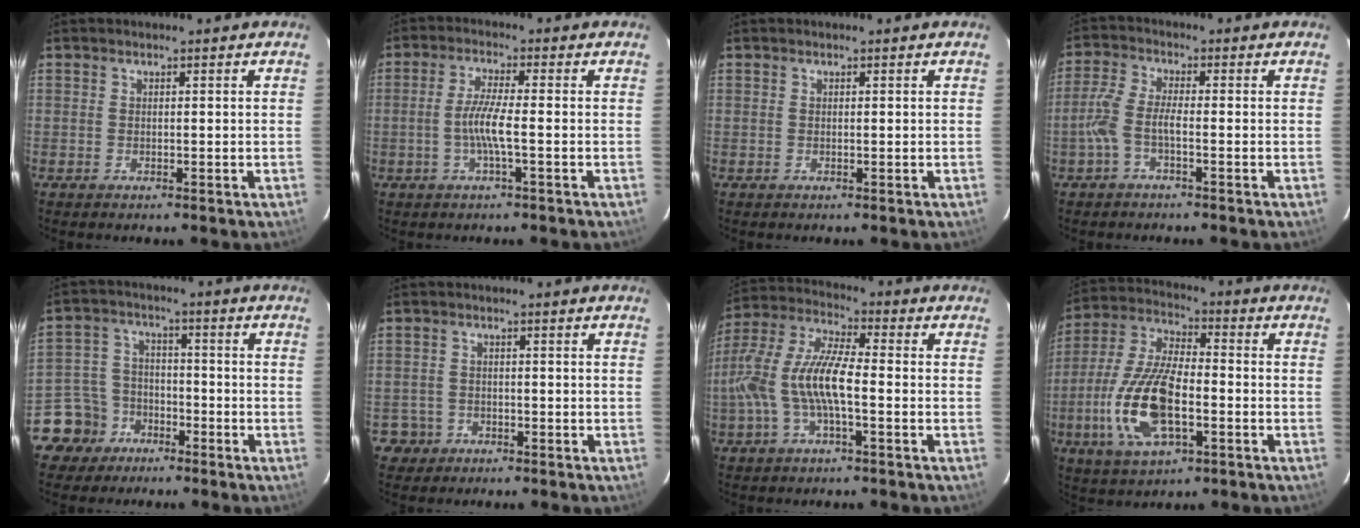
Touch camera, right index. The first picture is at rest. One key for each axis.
{"total": 5.1, "fx": -1.4, "fy": -0.2, "fz": 4.9, "tx": -0.102, "ty": 0.000, "tz": -0.028}
{"total": 0.0}
{"total": 4.7, "fx": -1.8, "fy": 1.0, "fz": 4.2, "tx": -0.102, "ty": 0.006, "tz": -0.039}
{"total": 8.2, "fx": -5.1, "fy": 6.3, "fz": 0.9, "tx": -0.044, "ty": 0.028, "tz": -0.089}
{"total": 3.9, "fx": -1.8, "fy": 3.4, "fz": 0.3, "tx": -0.024, "ty": 0.017, "tz": -0.029}
{"total": 13.3, "fx": -2.8, "fy": 3.6, "fz": 12.5, "tx": -0.260, "ty": 0.003, "tz": -0.055}
{"total": 16.5, "fx": -4.7, "fy": 6.8, "fz": 14.3, "tx": -0.310, "ty": -0.006, "tz": -0.088}